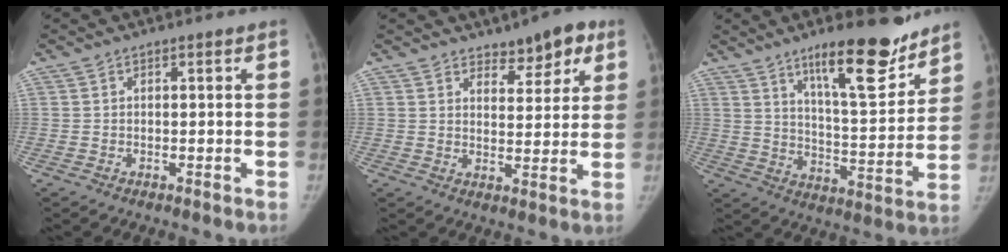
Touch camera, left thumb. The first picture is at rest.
{"total": 7.4, "force": [4.9, 3.5, 4.3], "torque": [-0.025, -0.029, 0.068]}
{"total": 18.1, "force": [12.9, 4.5, 11.9], "torque": [-0.145, -0.092, 0.211]}